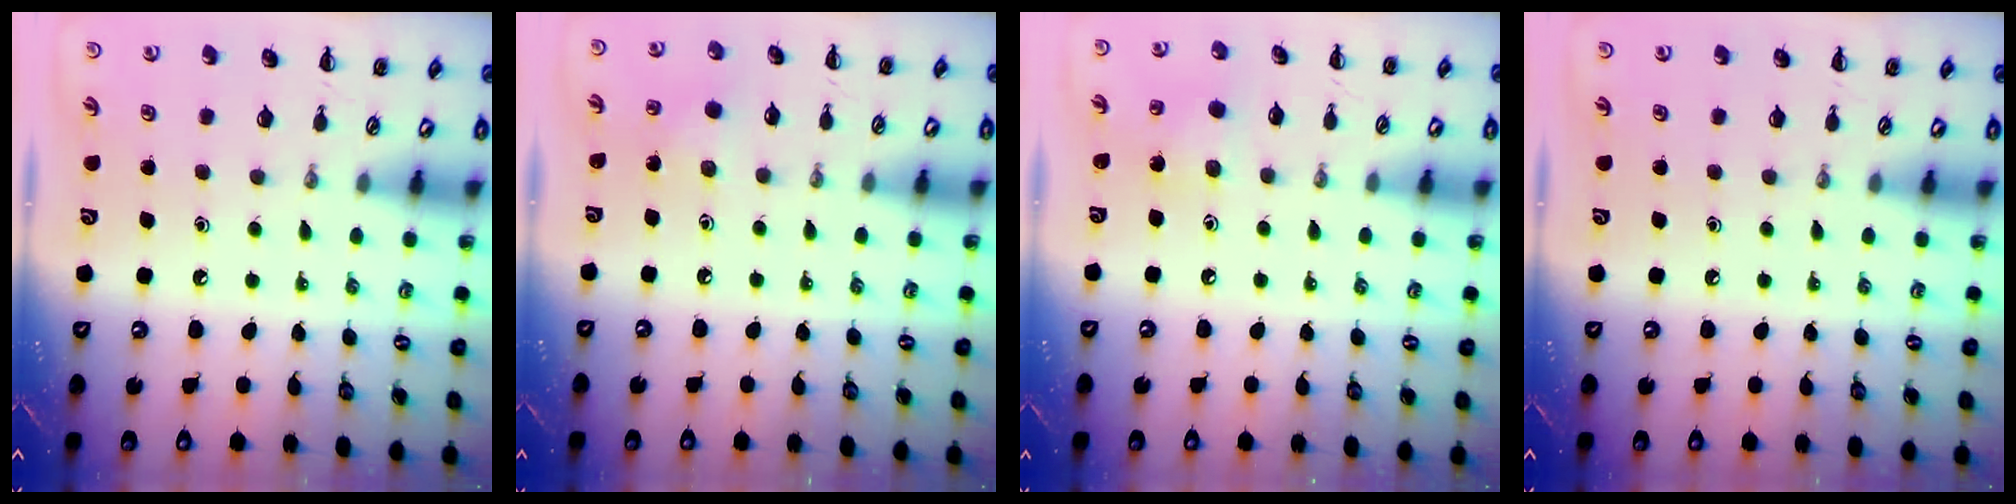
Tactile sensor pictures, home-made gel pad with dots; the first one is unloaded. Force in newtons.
{"total": 2.5, "press": 2.4, "slide": 0.8}
{"total": 4.3, "press": 4.1, "slide": 1.2}
{"total": 0.0}